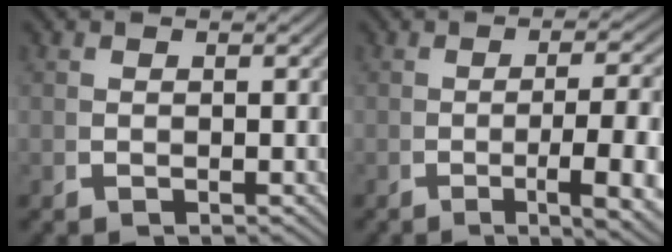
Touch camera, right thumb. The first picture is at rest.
{"total": 7.5, "force": [-2.1, 2.3, 6.8], "torque": [-0.107, -0.007, -0.024]}